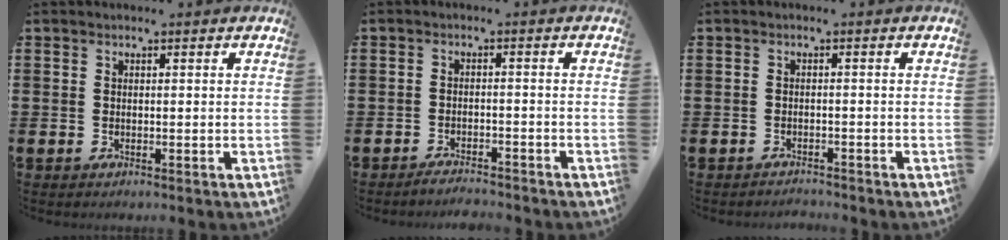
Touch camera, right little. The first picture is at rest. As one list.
[{"total": 2.0, "force": [-2.0, 0.0, 0.3], "torque": [-0.009, 0.004, -0.039]}, {"total": 1.2, "force": [-1.1, 0.0, -0.2], "torque": [0.000, 0.003, -0.025]}]